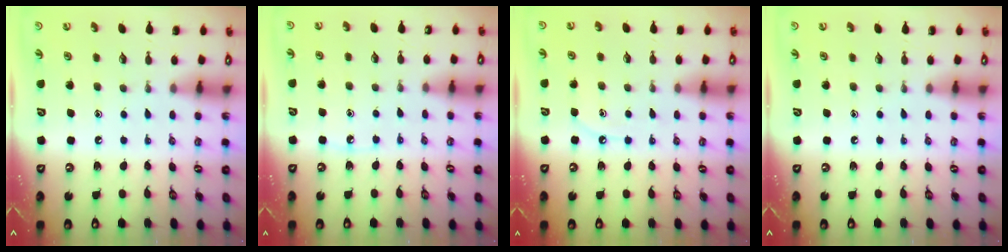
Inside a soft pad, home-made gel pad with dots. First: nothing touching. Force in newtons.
{"total": 4.0, "press": 4.0, "slide": 0.5}
{"total": 6.2, "press": 6.1, "slide": 0.6}
{"total": 0.0}